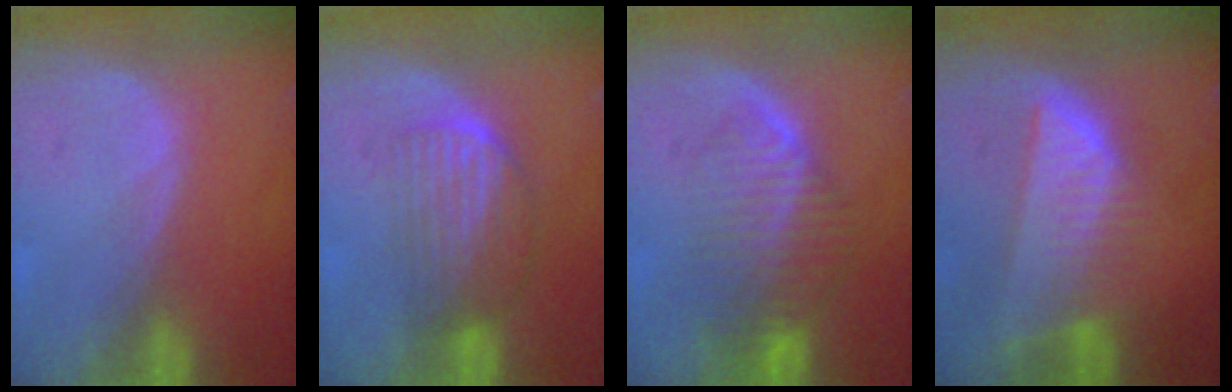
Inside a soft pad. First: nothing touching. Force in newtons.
{"total": 6.9, "press": 5.8, "slide": 3.7}
{"total": 7.6, "press": 6.9, "slide": 3.2}
{"total": 8.2, "press": 7.3, "slide": 3.9}